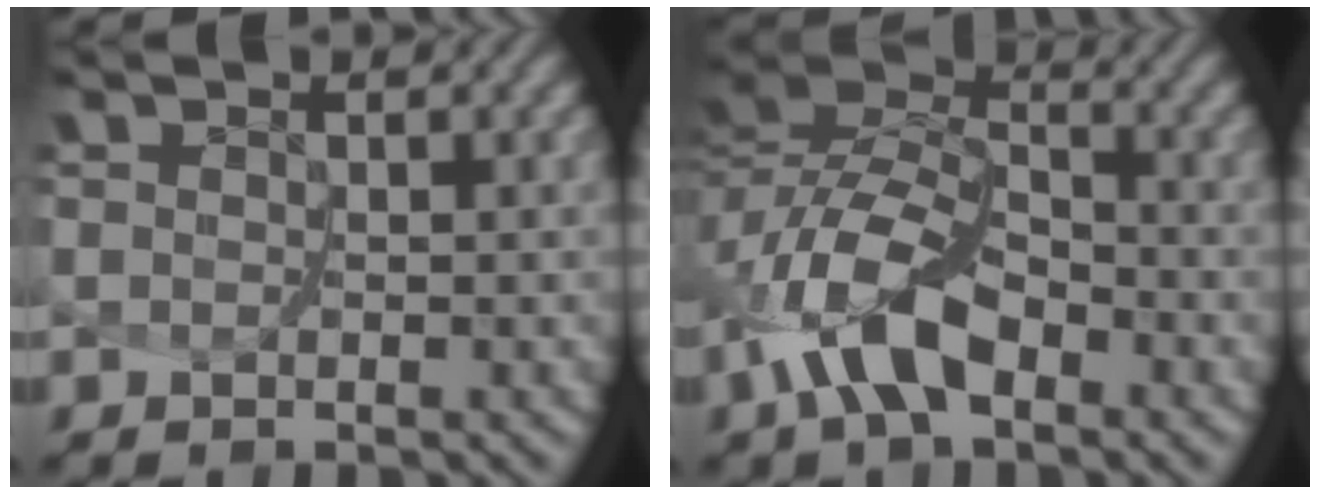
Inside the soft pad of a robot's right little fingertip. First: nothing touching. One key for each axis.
{"total": 7.4, "fx": -3.6, "fy": 3.7, "fz": 5.3, "tx": -0.115, "ty": 0.009, "tz": -0.075}